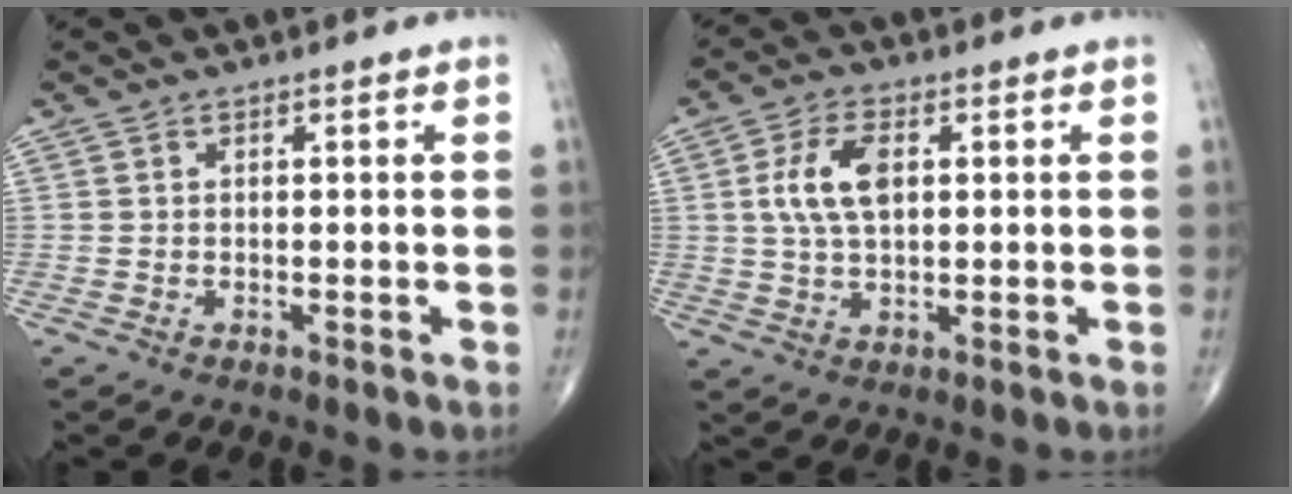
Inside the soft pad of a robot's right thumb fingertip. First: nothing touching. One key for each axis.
{"total": 8.0, "fx": 1.5, "fy": 4.2, "fz": 6.6, "tx": -0.131, "ty": 0.003, "tz": 0.029}